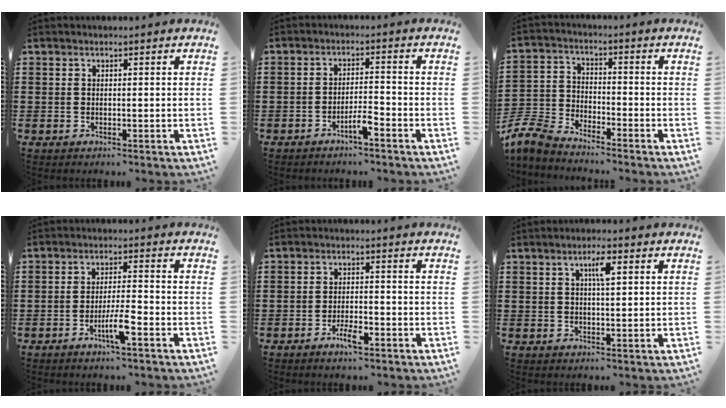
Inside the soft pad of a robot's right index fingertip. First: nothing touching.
{"total": 3.6, "force": [-2.6, 0.3, 2.6], "torque": [-0.053, 0.001, -0.049]}
{"total": 6.2, "force": [-6.0, 1.0, 1.5], "torque": [-0.057, -0.004, -0.125]}
{"total": 5.1, "force": [-2.5, 0.5, 4.4], "torque": [-0.086, -0.009, -0.046]}
{"total": 3.8, "force": [-2.2, 0.9, 2.9], "torque": [-0.062, -0.003, -0.044]}
{"total": 3.3, "force": [1.1, 0.8, 3.0], "torque": [-0.054, 0.007, 0.014]}